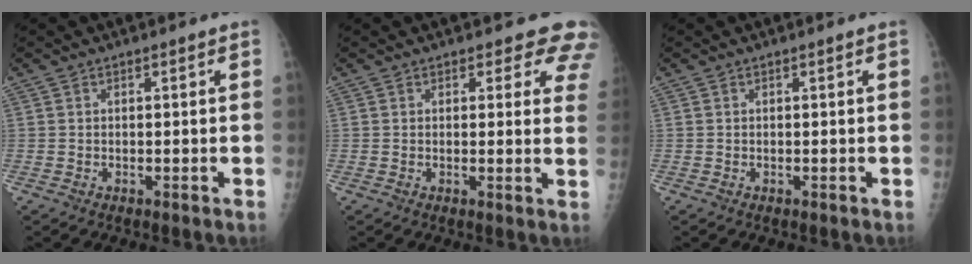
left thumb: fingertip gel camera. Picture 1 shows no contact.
{"total": 7.4, "force": [6.3, 3.4, 2.0], "torque": [0.031, -0.026, 0.043]}
{"total": 0.0}